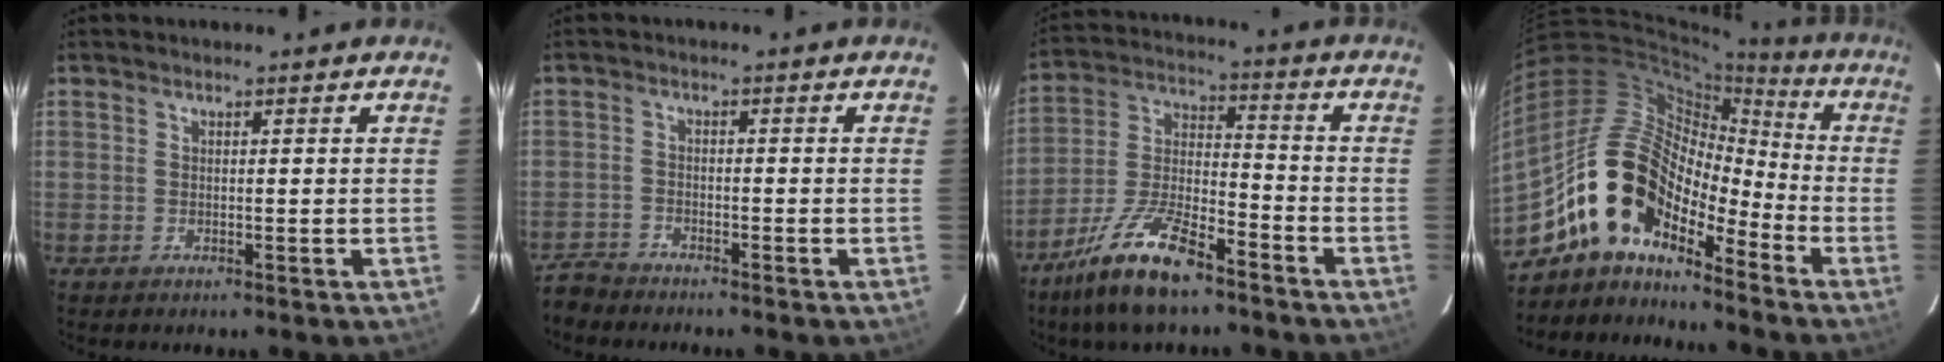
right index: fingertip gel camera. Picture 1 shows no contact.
{"total": 4.2, "force": [-4.0, 1.2, 0.4], "torque": [-0.023, -0.006, -0.083]}
{"total": 14.9, "force": [-10.4, 4.6, 9.6], "torque": [-0.204, -0.006, -0.197]}
{"total": 15.0, "force": [-11.1, 7.2, 7.2], "torque": [-0.129, 0.018, -0.219]}